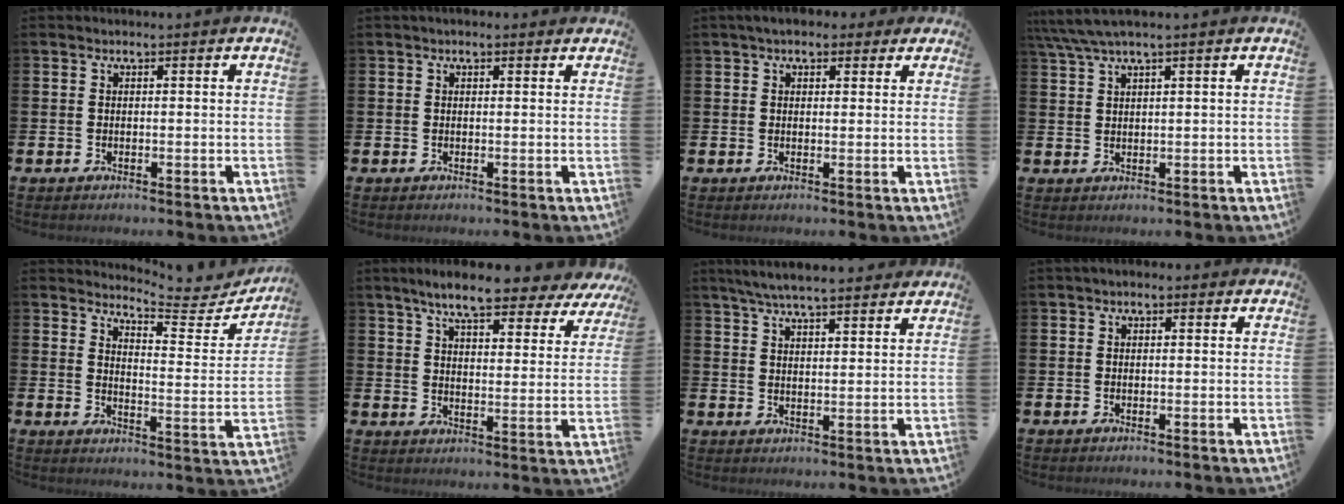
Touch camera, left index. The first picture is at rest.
{"total": 0.6, "force": [0.4, 0.4, 0.3], "torque": [-0.005, 0.006, 0.005]}
{"total": 3.3, "force": [2.7, 1.7, 0.9], "torque": [-0.014, -0.001, 0.046]}
{"total": 3.1, "force": [2.3, 0.0, 2.1], "torque": [-0.046, 0.001, 0.043]}
{"total": 5.5, "force": [5.4, 0.5, 0.9], "torque": [-0.022, -0.052, 0.086]}
{"total": 8.7, "force": [7.6, 1.3, 3.9], "torque": [-0.087, -0.039, 0.131]}
{"total": 5.6, "force": [5.2, 0.6, 2.0], "torque": [-0.049, -0.018, 0.094]}
{"total": 0.8, "force": [-0.2, 0.7, 0.4], "torque": [-0.002, 0.005, -0.008]}